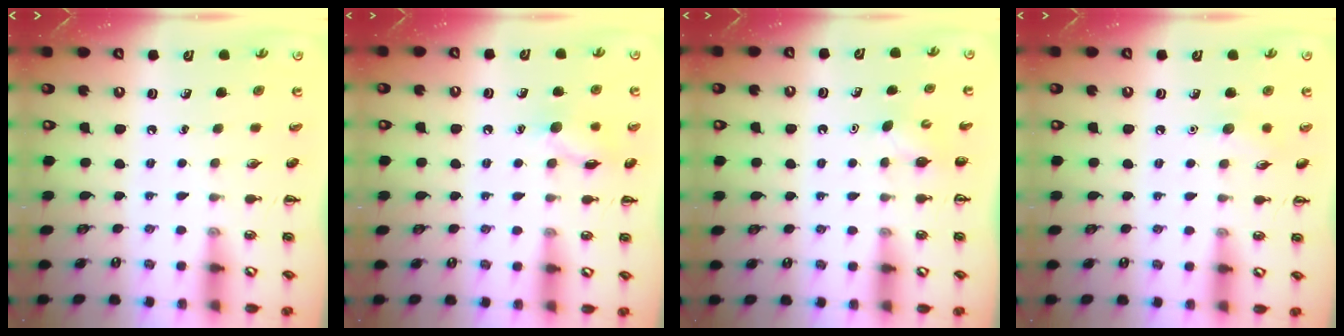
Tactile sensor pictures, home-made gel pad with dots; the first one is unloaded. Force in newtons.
{"total": 8.8, "press": 8.8, "slide": 0.5}
{"total": 2.7, "press": 2.6, "slide": 0.7}
{"total": 5.9, "press": 5.6, "slide": 1.7}